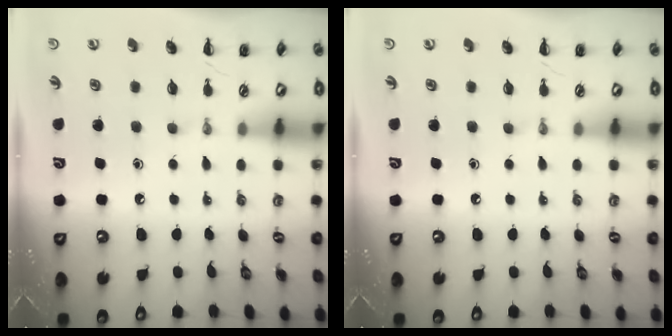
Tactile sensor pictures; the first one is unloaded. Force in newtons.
{"total": 0.0}